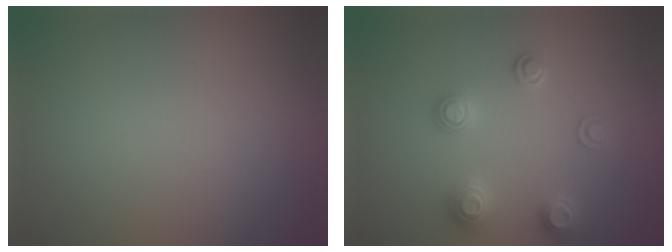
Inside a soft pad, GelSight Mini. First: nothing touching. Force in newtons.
{"total": 2.6, "press": 2.6, "slide": 0.2}